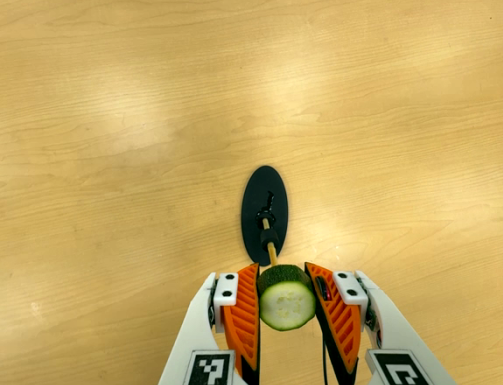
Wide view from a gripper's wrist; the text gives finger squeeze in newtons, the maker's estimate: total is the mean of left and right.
{"total": 10.5, "left": 9.9, "right": 11.1}